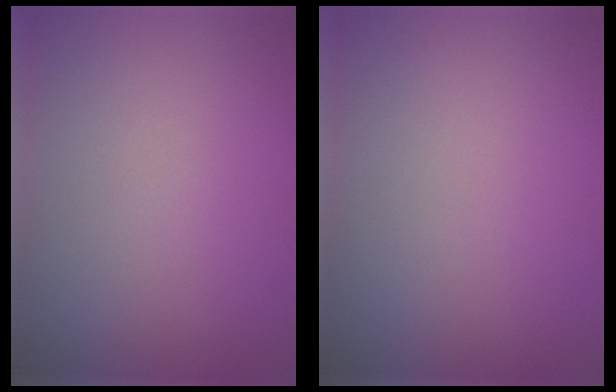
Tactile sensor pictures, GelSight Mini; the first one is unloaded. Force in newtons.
{"total": 0.0}